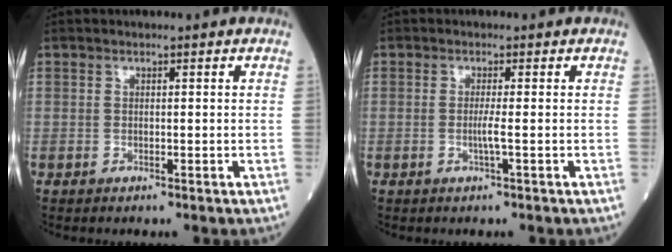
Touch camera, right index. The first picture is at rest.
{"total": 1.5, "force": [-0.3, -0.5, 1.4], "torque": [-0.029, -0.002, -0.009]}